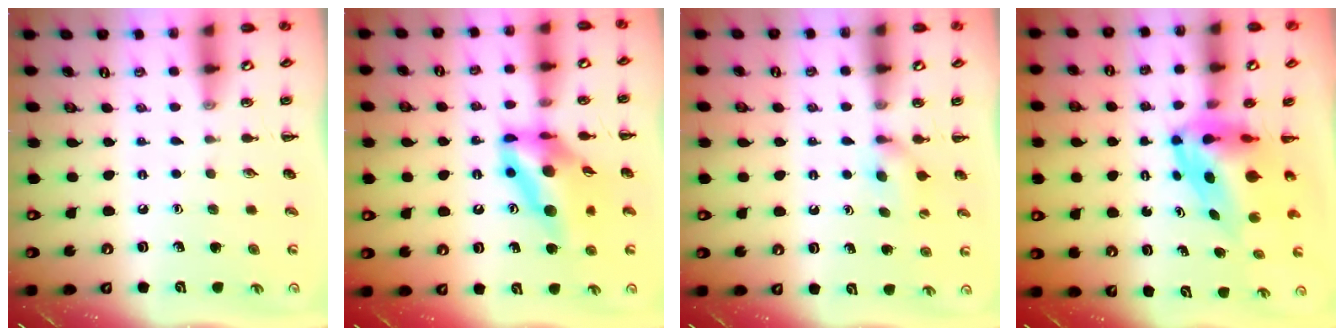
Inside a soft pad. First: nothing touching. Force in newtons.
{"total": 13.2, "press": 12.5, "slide": 4.4}
{"total": 5.9, "press": 5.8, "slide": 1.5}
{"total": 7.3, "press": 7.1, "slide": 1.9}